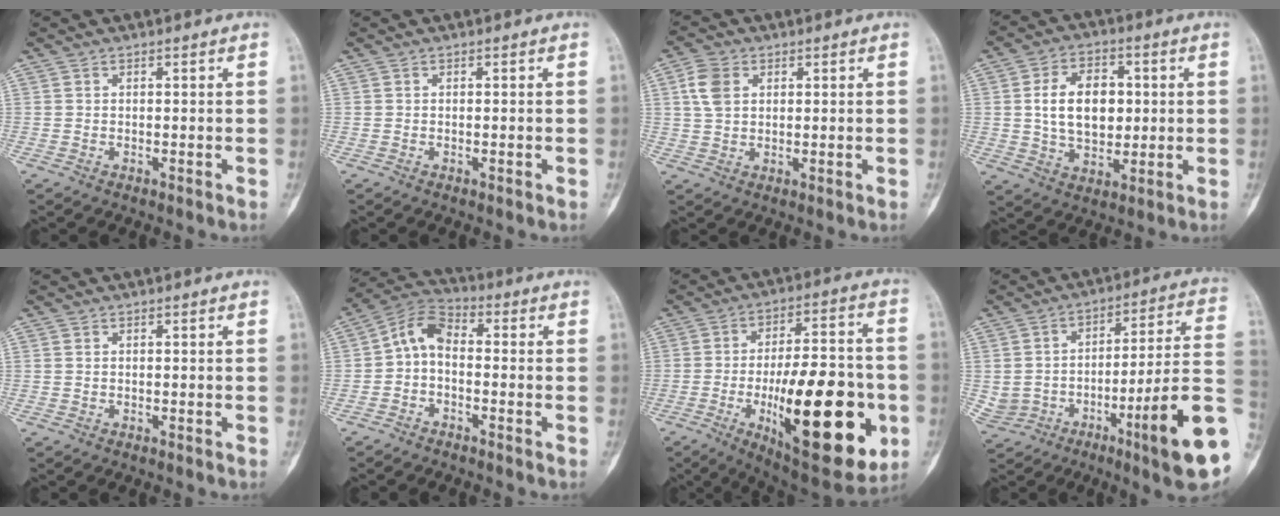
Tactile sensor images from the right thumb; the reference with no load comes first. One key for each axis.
{"total": 0.6, "fx": -0.2, "fy": 0.1, "fz": 0.6, "tx": -0.009, "ty": -0.001, "tz": 0.000}
{"total": 5.6, "fx": 1.7, "fy": 3.9, "fz": 3.6, "tx": -0.067, "ty": 0.005, "tz": 0.032}
{"total": 13.4, "fx": 1.6, "fy": 9.0, "fz": 9.8, "tx": -0.135, "ty": 0.003, "tz": 0.028}
{"total": 0.0}
{"total": 7.1, "fx": -0.9, "fy": 4.4, "fz": 5.5, "tx": -0.094, "ty": 0.032, "tz": -0.035}
{"total": 28.2, "fx": -7.2, "fy": 10.3, "fz": 25.2, "tx": -0.353, "ty": 0.002, "tz": -0.090}
{"total": 20.2, "fx": -5.6, "fy": 4.7, "fz": 18.9, "tx": -0.235, "ty": 0.042, "tz": -0.073}